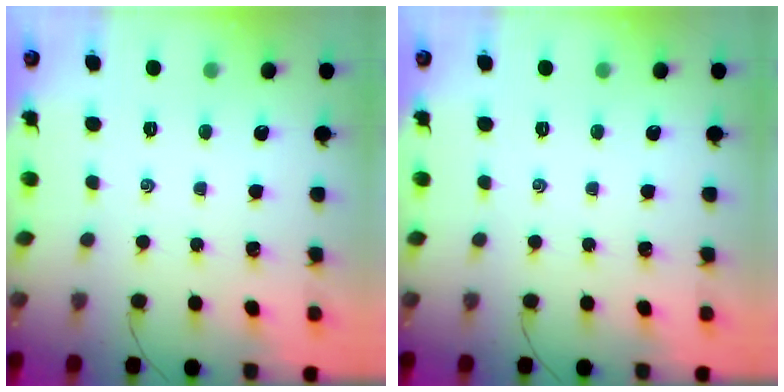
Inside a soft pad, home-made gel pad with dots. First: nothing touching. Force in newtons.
{"total": 0.0}